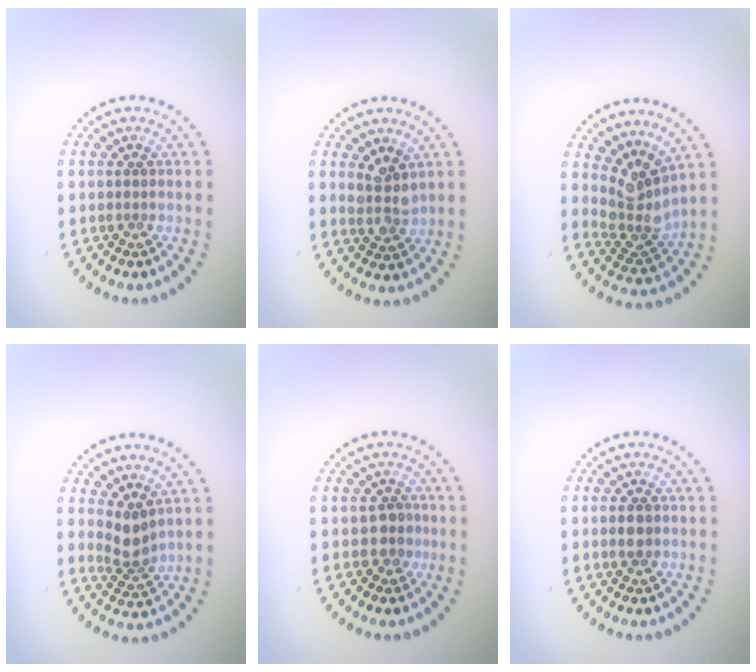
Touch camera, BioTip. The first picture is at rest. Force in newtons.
{"total": 2.5, "press": 2.2, "slide": 1.2}
{"total": 3.5, "press": 2.5, "slide": 2.4}
{"total": 2.4, "press": 1.8, "slide": 1.6}
{"total": 1.7, "press": 1.5, "slide": 0.9}
{"total": 1.6, "press": 1.6, "slide": 0.1}